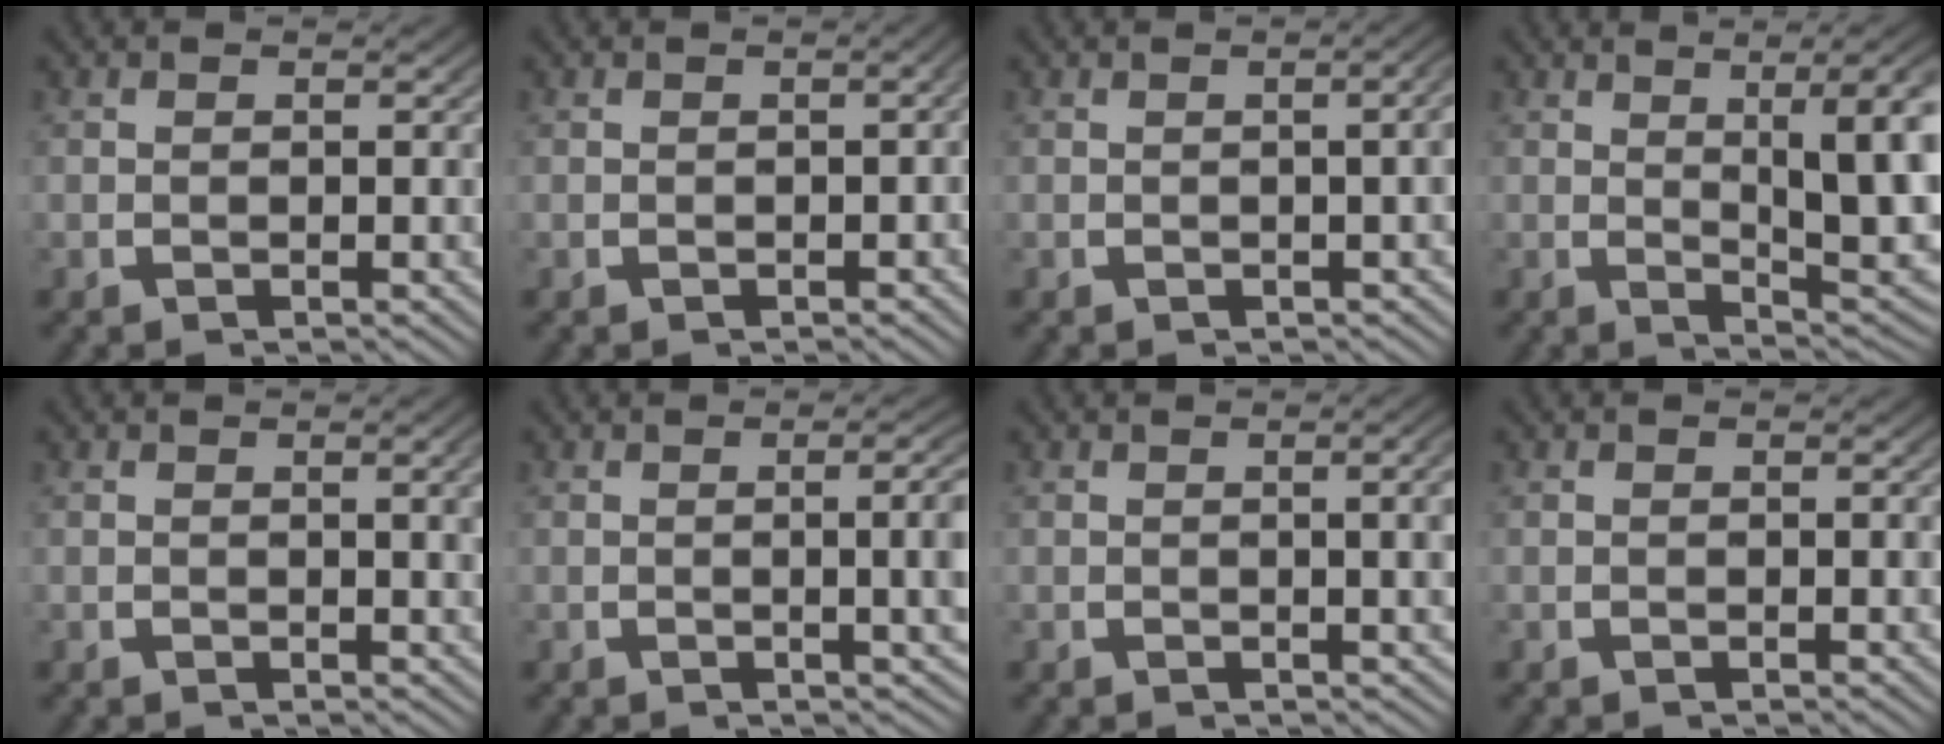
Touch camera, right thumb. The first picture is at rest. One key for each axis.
{"total": 1.0, "fx": -0.6, "fy": 0.4, "fz": 0.7, "tx": -0.009, "ty": -0.001, "tz": -0.008}
{"total": 2.4, "fx": -0.2, "fy": 0.6, "fz": 2.3, "tx": -0.024, "ty": 0.010, "tz": -0.004}
{"total": 9.8, "fx": 0.8, "fy": 4.3, "fz": 8.8, "tx": -0.112, "ty": -0.020, "tz": 0.023}
{"total": 1.2, "fx": 0.3, "fy": 0.1, "fz": 1.2, "tx": -0.014, "ty": -0.001, "tz": 0.008}
{"total": 4.2, "fx": 0.1, "fy": 1.2, "fz": 4.1, "tx": -0.040, "ty": 0.010, "tz": -0.004}
{"total": 2.5, "fx": 0.2, "fy": 0.5, "fz": 2.4, "tx": -0.024, "ty": 0.004, "tz": 0.003}
{"total": 0.0}